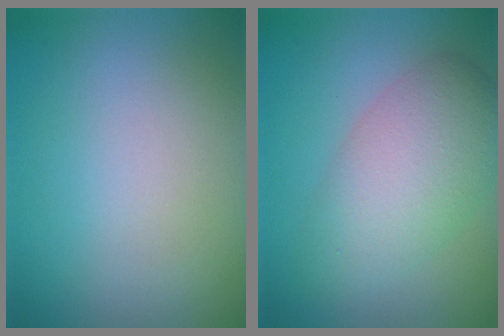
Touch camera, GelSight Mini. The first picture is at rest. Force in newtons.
{"total": 6.0, "press": 6.0, "slide": 0.1}